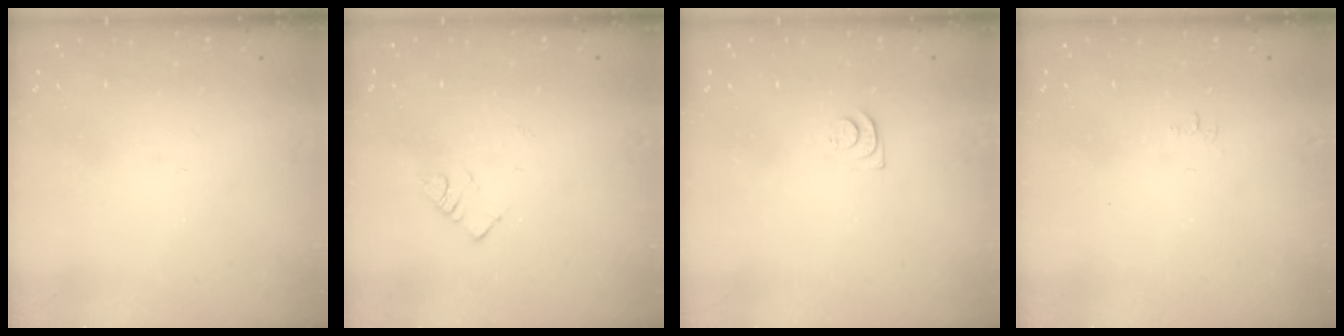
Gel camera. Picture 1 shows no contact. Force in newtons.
{"total": 2.6, "press": 2.6, "slide": 0.4}
{"total": 3.3, "press": 3.2, "slide": 0.5}
{"total": 3.9, "press": 3.8, "slide": 0.3}